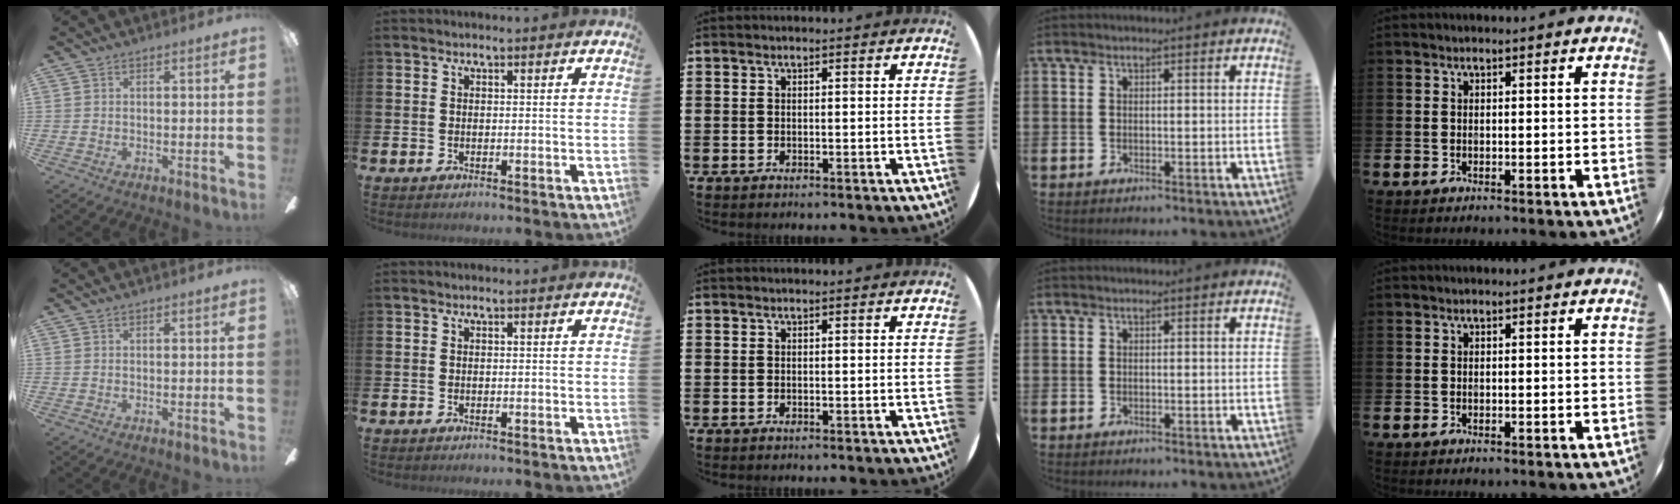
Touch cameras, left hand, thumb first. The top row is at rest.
{}